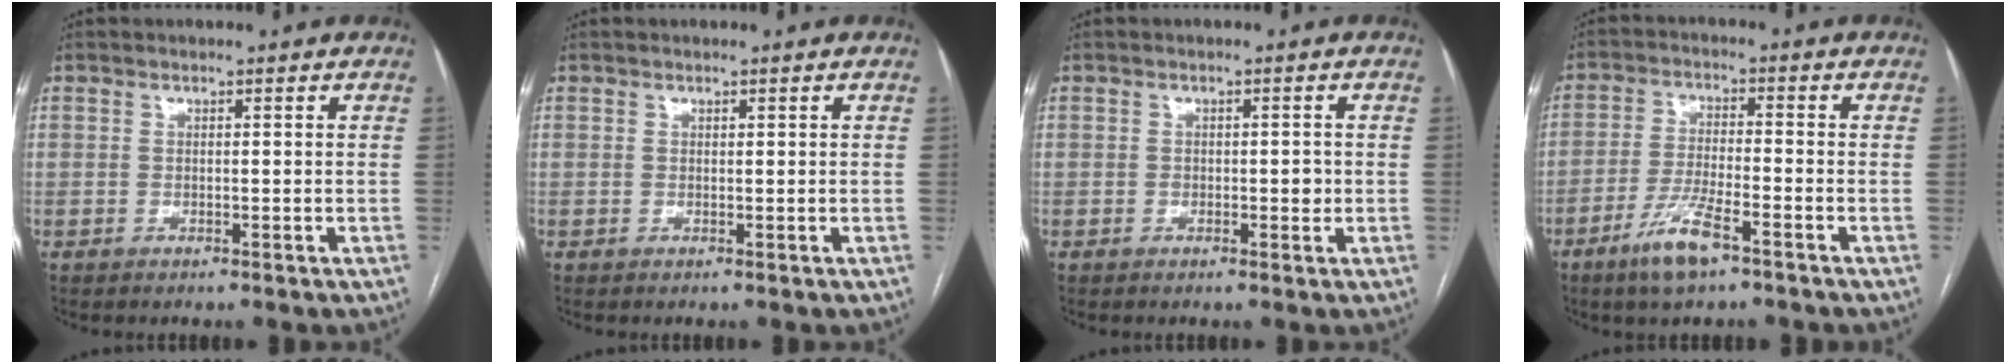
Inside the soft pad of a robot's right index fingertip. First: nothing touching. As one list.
[{"total": 0.0}, {"total": 2.0, "force": [-0.3, 1.2, 1.6], "torque": [-0.022, 0.001, -0.002]}, {"total": 7.3, "force": [-4.6, 1.1, 5.5], "torque": [-0.115, -0.010, -0.085]}]